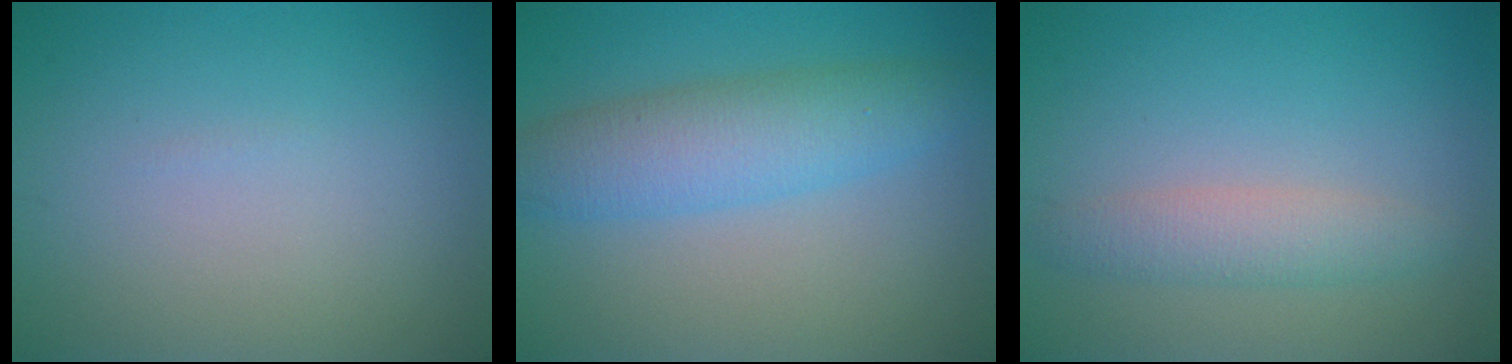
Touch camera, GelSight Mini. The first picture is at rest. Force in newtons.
{"total": 5.4, "press": 5.4, "slide": 0.1}
{"total": 2.6, "press": 2.6, "slide": 0.1}